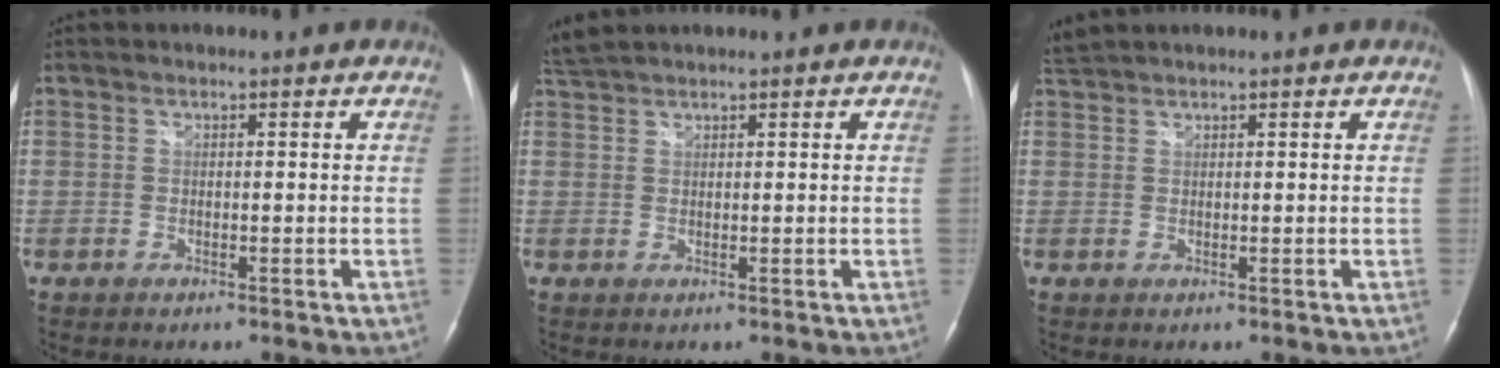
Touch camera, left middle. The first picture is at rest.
{"total": 2.5, "force": [2.5, 0.0, 0.6], "torque": [-0.020, 0.022, 0.053]}
{"total": 1.8, "force": [1.7, -0.1, 0.3], "torque": [-0.011, 0.020, 0.041]}